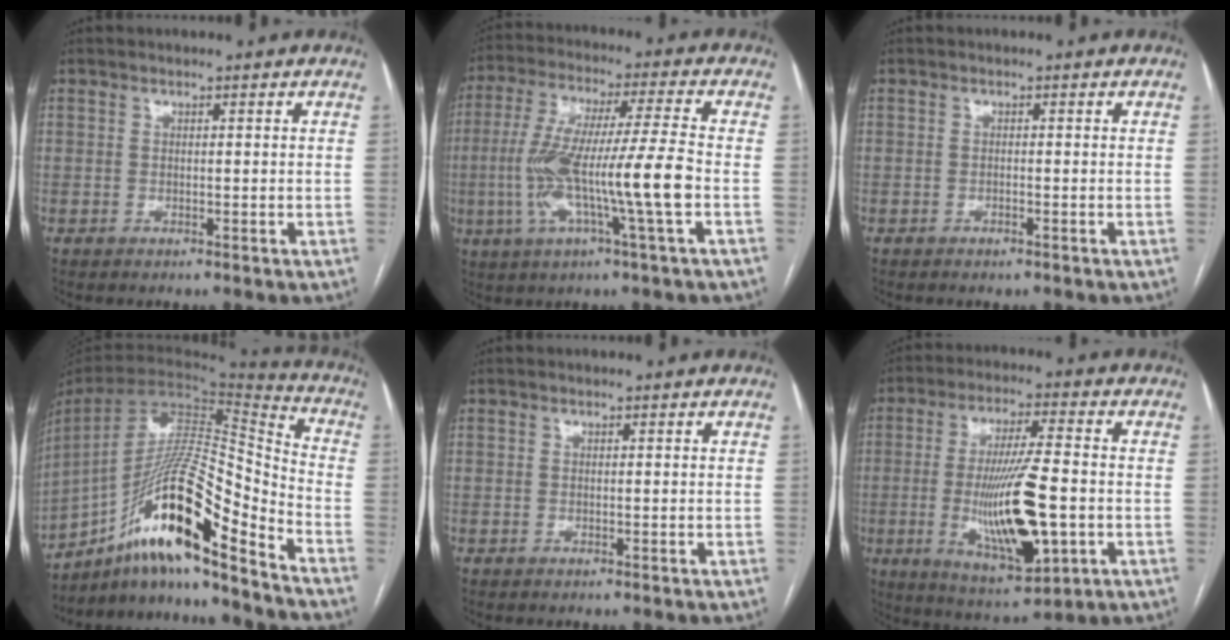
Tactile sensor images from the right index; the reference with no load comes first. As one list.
[{"total": 14.7, "force": [-3.0, -0.3, 14.4], "torque": [-0.284, 0.002, -0.060]}, {"total": 0.8, "force": [-0.6, 0.2, 0.5], "torque": [-0.011, -0.002, -0.005]}, {"total": 20.3, "force": [-13.7, 1.9, 14.9], "torque": [-0.276, 0.008, -0.241]}, {"total": 0.0}, {"total": 15.5, "force": [-2.9, 3.0, 15.0], "torque": [-0.277, -0.013, -0.038]}]